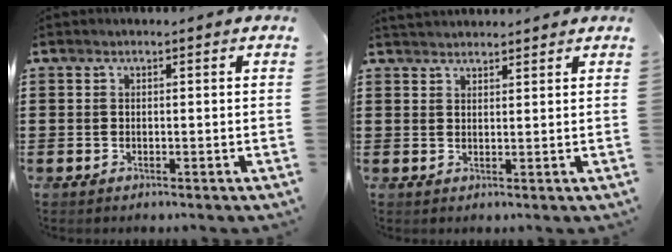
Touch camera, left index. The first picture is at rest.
{"total": 1.8, "force": [1.8, 0.2, -0.1], "torque": [-0.004, 0.002, 0.036]}